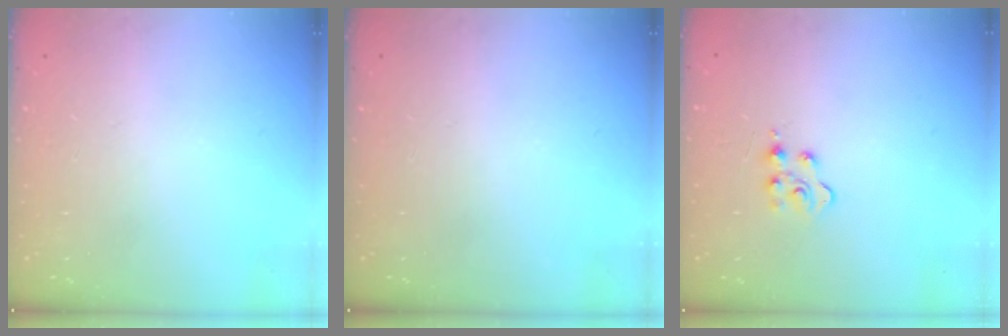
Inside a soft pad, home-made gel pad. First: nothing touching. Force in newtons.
{"total": 0.0}
{"total": 3.2, "press": 3.1, "slide": 0.6}